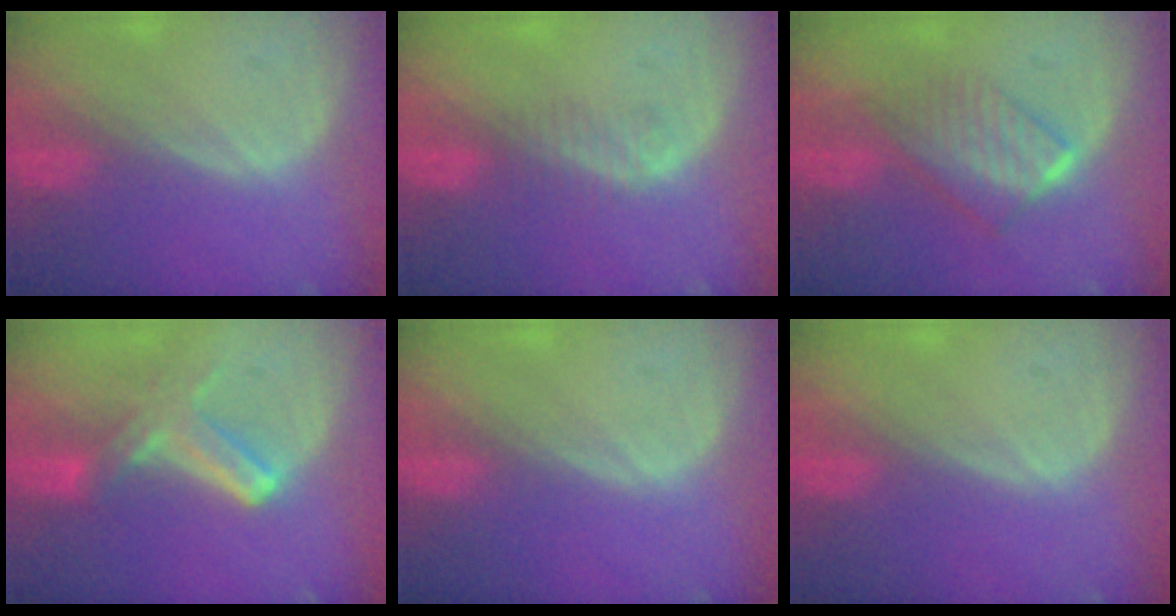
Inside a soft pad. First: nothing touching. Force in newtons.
{"total": 2.2, "press": 2.0, "slide": 0.9}
{"total": 6.7, "press": 6.1, "slide": 2.9}
{"total": 5.7, "press": 5.7, "slide": 1.0}
{"total": 0.0}
{"total": 0.0}